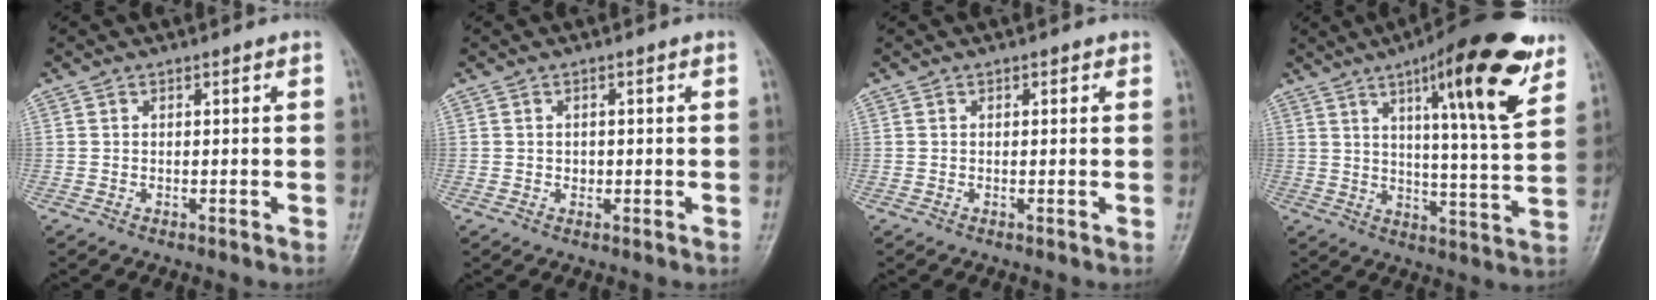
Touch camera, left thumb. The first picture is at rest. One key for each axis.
{"total": 1.2, "fx": -0.1, "fy": 1.1, "fz": 0.5, "tx": -0.002, "ty": 0.003, "tz": -0.001}
{"total": 1.0, "fx": 0.5, "fy": 0.7, "fz": 0.5, "tx": 0.003, "ty": 0.001, "tz": 0.002}
{"total": 19.6, "fx": 10.6, "fy": 3.8, "fz": 16.1, "tx": -0.203, "ty": -0.047, "tz": 0.152}